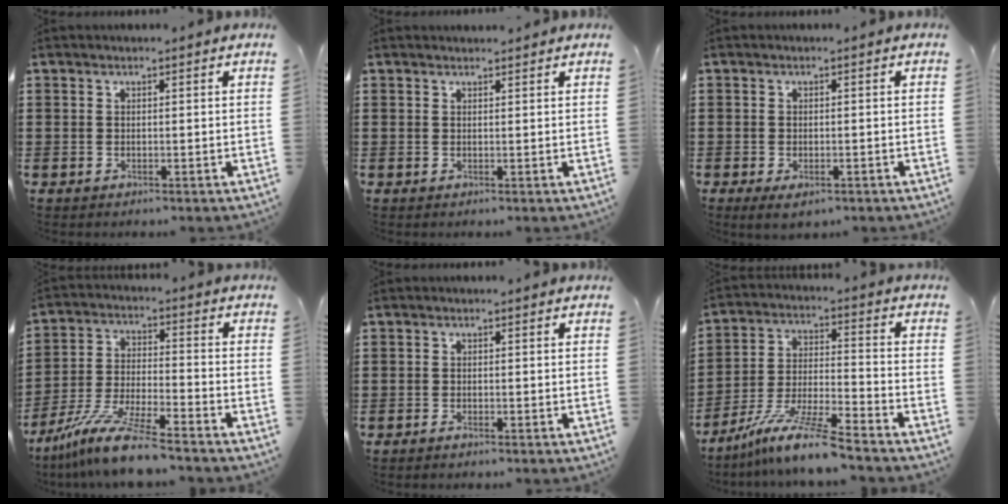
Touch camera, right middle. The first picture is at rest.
{"total": 0.8, "force": [0.7, 0.2, 0.0], "torque": [0.005, -0.003, 0.013]}
{"total": 1.4, "force": [-0.9, 0.5, 1.0], "torque": [-0.020, -0.003, -0.017]}
{"total": 11.1, "force": [-9.4, 0.3, 6.0], "torque": [-0.130, 0.001, -0.188]}
{"total": 0.7, "force": [-0.6, 0.1, 0.3], "torque": [-0.009, -0.004, -0.011]}
{"total": 10.4, "force": [-8.7, 0.0, 5.7], "torque": [-0.114, 0.001, -0.171]}